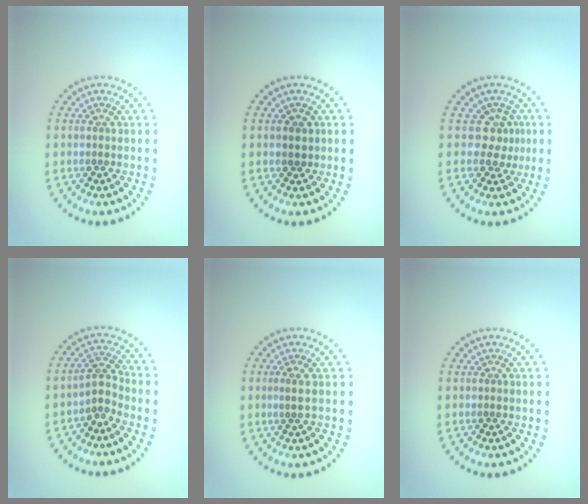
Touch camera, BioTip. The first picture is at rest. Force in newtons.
{"total": 1.3, "press": 1.2, "slide": 0.4}
{"total": 2.3, "press": 1.5, "slide": 1.7}
{"total": 2.0, "press": 1.4, "slide": 1.4}
{"total": 1.2, "press": 1.0, "slide": 0.7}
{"total": 0.0}